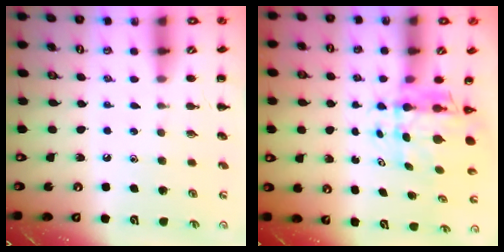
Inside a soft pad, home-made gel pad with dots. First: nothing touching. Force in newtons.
{"total": 6.3, "press": 6.2, "slide": 1.5}